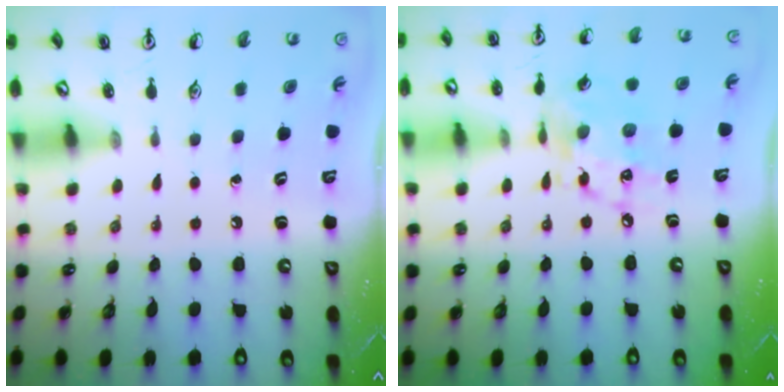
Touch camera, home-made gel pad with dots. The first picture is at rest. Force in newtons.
{"total": 12.6, "press": 12.5, "slide": 0.8}